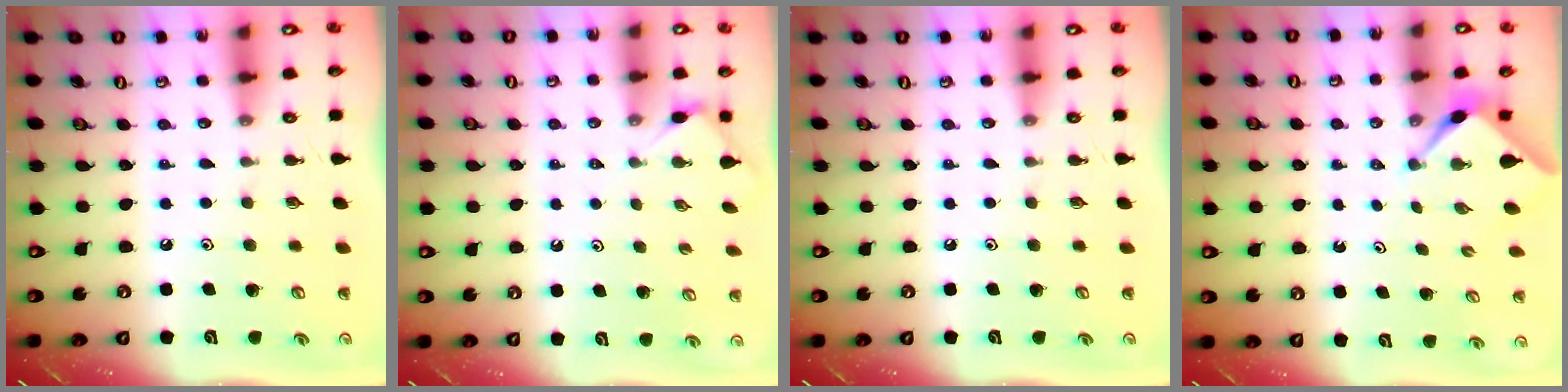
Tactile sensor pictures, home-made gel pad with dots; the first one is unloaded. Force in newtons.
{"total": 2.9, "press": 2.8, "slide": 0.5}
{"total": 0.0}
{"total": 2.3, "press": 2.3, "slide": 0.3}